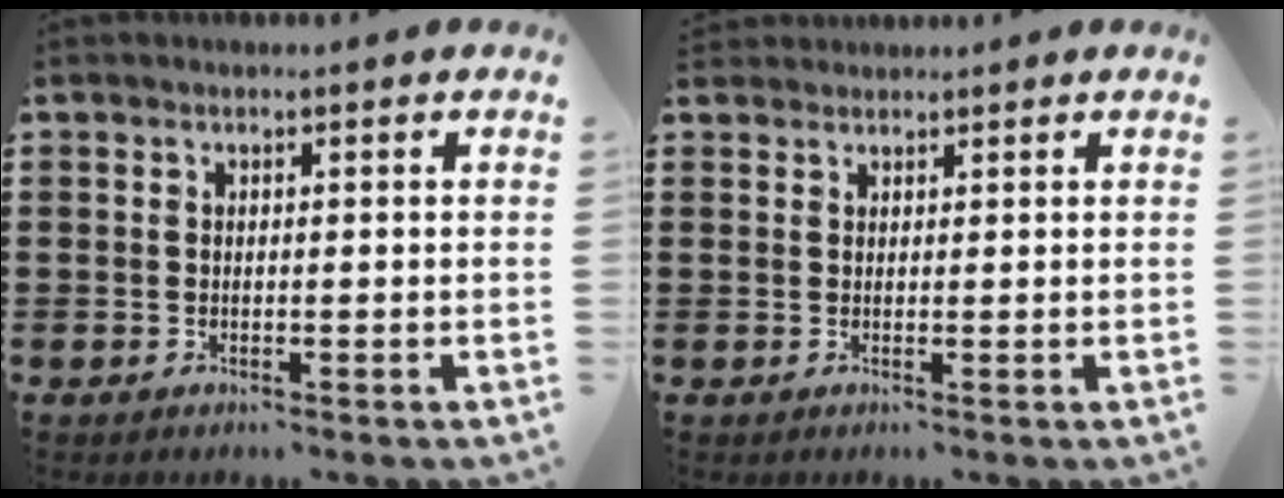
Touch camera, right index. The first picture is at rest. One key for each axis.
{"total": 1.1, "fx": 1.0, "fy": 0.3, "fz": -0.3, "tx": 0.003, "ty": 0.003, "tz": 0.021}